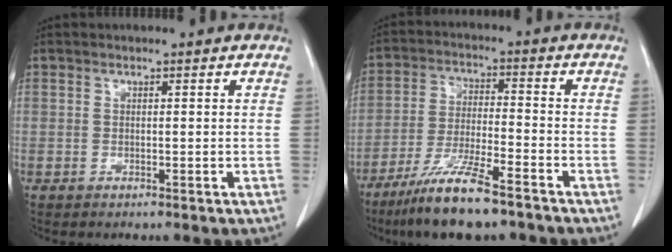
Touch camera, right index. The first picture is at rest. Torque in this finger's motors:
{"motor_torque": [1.16, -0.98, 0.28, 0.14]}